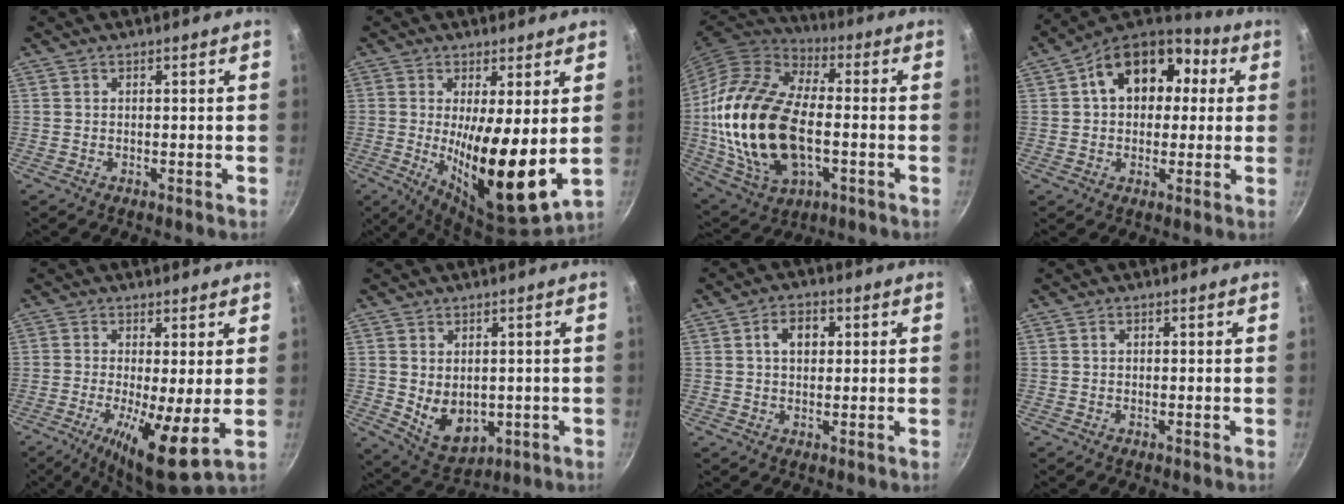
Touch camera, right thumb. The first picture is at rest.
{"total": 15.6, "force": [0.3, 4.3, 15.0], "torque": [-0.234, -0.037, 0.014]}
{"total": 25.5, "force": [-2.5, 15.0, 20.5], "torque": [-0.399, 0.018, -0.039]}
{"total": 16.8, "force": [3.9, 12.1, 10.9], "torque": [-0.141, 0.032, 0.047]}
{"total": 11.0, "force": [-1.5, 2.4, 10.6], "torque": [-0.184, -0.019, -0.024]}
{"total": 8.5, "force": [-0.1, 6.2, 5.9], "torque": [-0.078, -0.015, 0.024]}
{"total": 5.4, "force": [1.3, 3.8, 3.6], "torque": [-0.038, 0.008, 0.015]}
{"total": 0.9, "force": [0.1, 0.7, 0.5], "torque": [-0.007, 0.007, 0.002]}